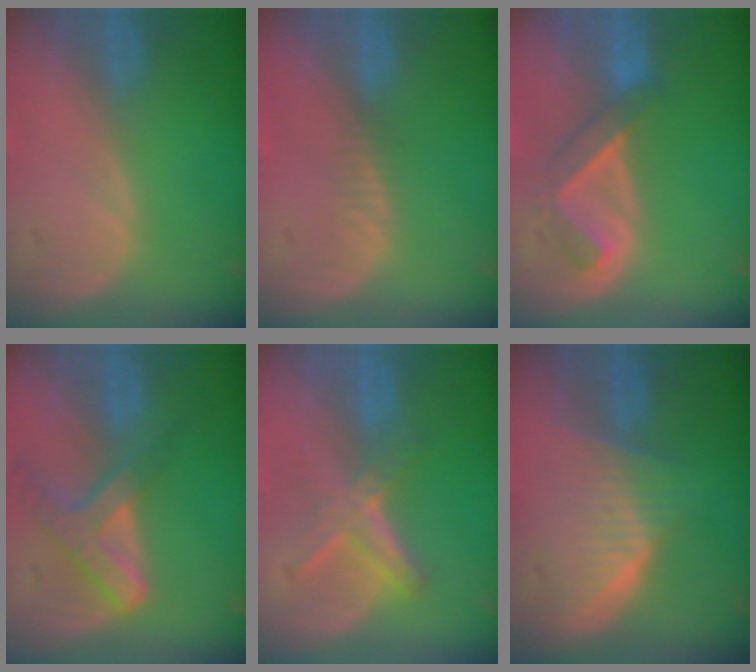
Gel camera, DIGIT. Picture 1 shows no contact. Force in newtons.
{"total": 1.2, "press": 0.9, "slide": 0.8}
{"total": 5.2, "press": 4.6, "slide": 2.4}
{"total": 7.2, "press": 6.1, "slide": 3.9}
{"total": 5.2, "press": 5.2, "slide": 0.7}
{"total": 6.2, "press": 6.1, "slide": 1.2}